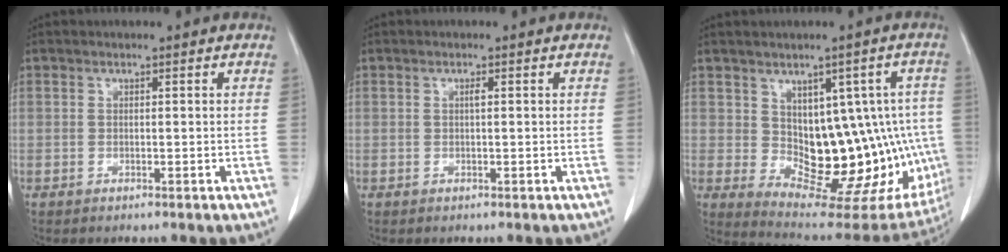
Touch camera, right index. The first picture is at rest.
{"total": 0.6, "force": [0.2, 0.1, 0.6], "torque": [-0.012, 0.001, 0.002]}
{"total": 17.1, "force": [-0.2, 9.0, 14.5], "torque": [-0.162, 0.015, 0.024]}